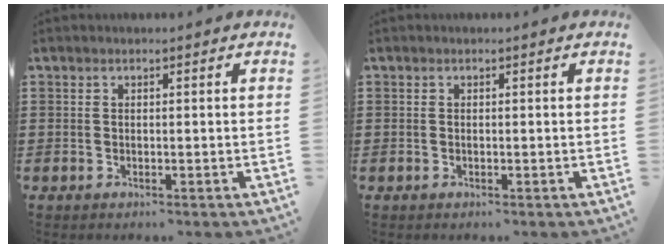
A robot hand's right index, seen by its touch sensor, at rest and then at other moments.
{"total": 0.0}